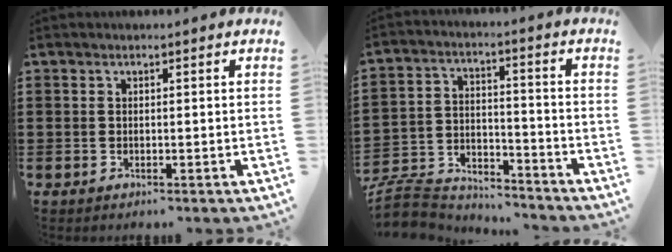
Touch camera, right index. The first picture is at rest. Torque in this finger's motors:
{"motor_torque": [-2.03, -0.11, -1.05, -0.21]}